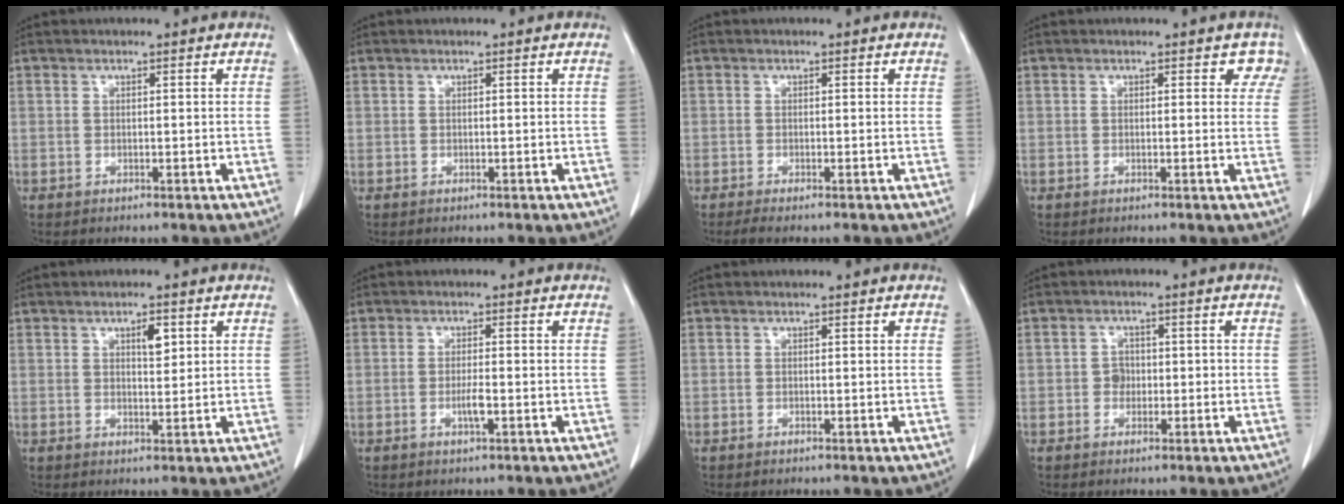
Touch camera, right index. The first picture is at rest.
{"total": 0.0}
{"total": 1.5, "force": [-1.2, -0.2, 0.9], "torque": [-0.017, -0.004, -0.022]}
{"total": 2.6, "force": [1.8, 1.6, 1.0], "torque": [0.012, -0.002, 0.002]}
{"total": 2.7, "force": [1.2, 0.9, 2.2], "torque": [-0.037, -0.002, 0.020]}
{"total": 2.2, "force": [-0.7, 0.2, 2.1], "torque": [-0.038, 0.000, -0.011]}
{"total": 0.0}
{"total": 2.0, "force": [-0.3, 1.8, 0.8], "torque": [-0.004, 0.010, -0.004]}